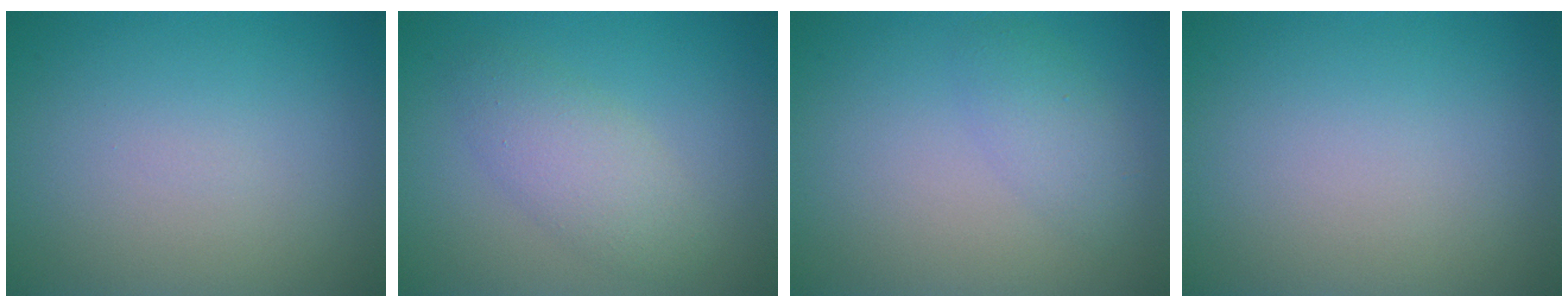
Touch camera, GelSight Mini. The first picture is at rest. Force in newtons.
{"total": 3.1, "press": 3.1, "slide": 0.1}
{"total": 2.0, "press": 2.0, "slide": 0.2}
{"total": 0.0}